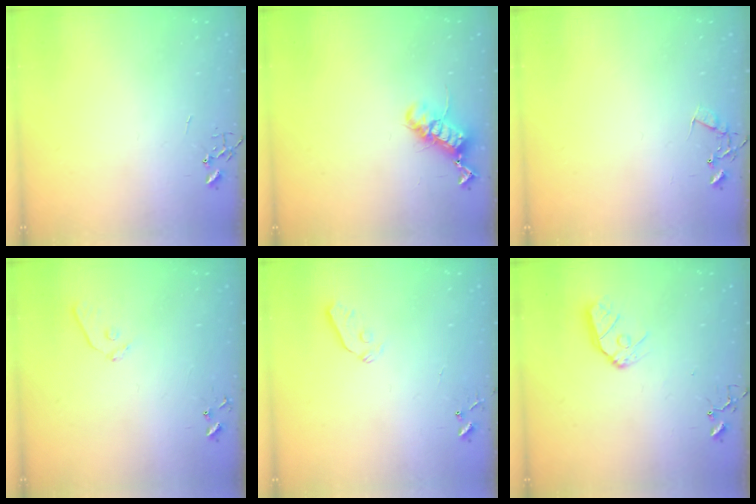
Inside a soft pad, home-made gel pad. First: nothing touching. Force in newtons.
{"total": 12.7, "press": 12.6, "slide": 1.1}
{"total": 7.1, "press": 7.1, "slide": 0.5}
{"total": 7.4, "press": 7.4, "slide": 0.6}
{"total": 5.2, "press": 5.2, "slide": 0.6}
{"total": 9.7, "press": 9.7, "slide": 0.9}